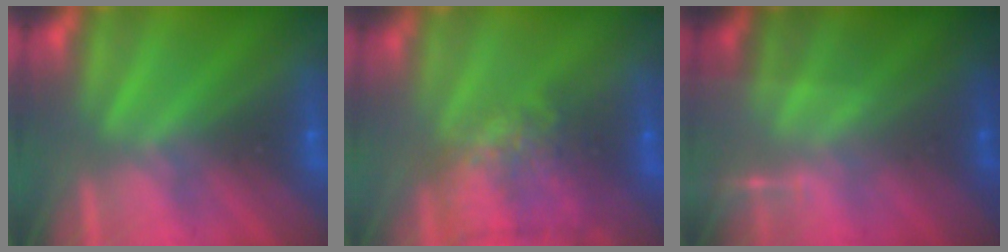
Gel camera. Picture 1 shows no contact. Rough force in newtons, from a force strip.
{"total": 7.4}
{"total": 1.8}